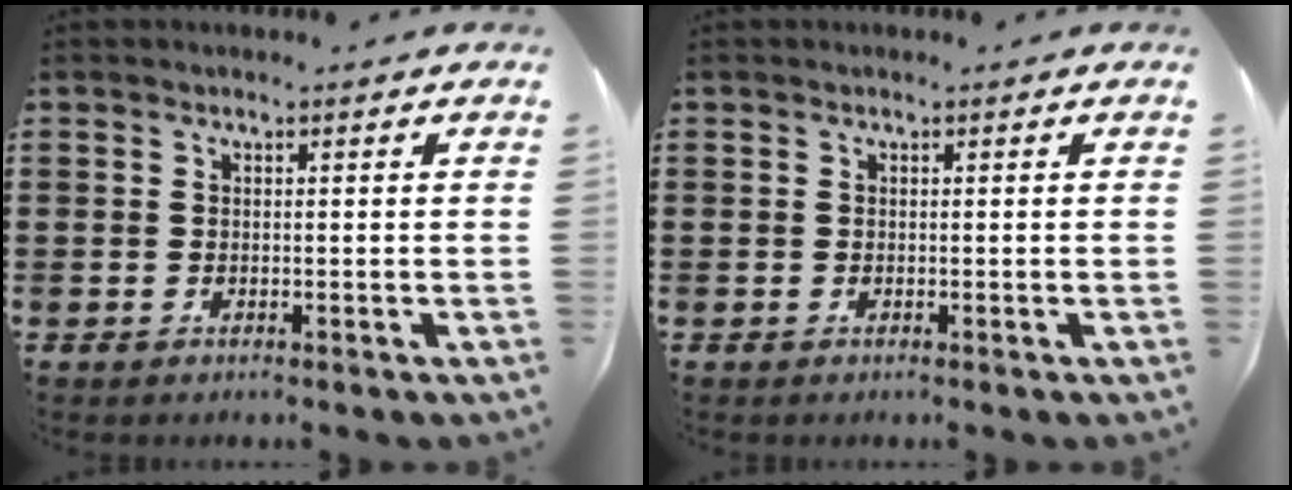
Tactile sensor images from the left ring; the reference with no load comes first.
{"total": 0.0}